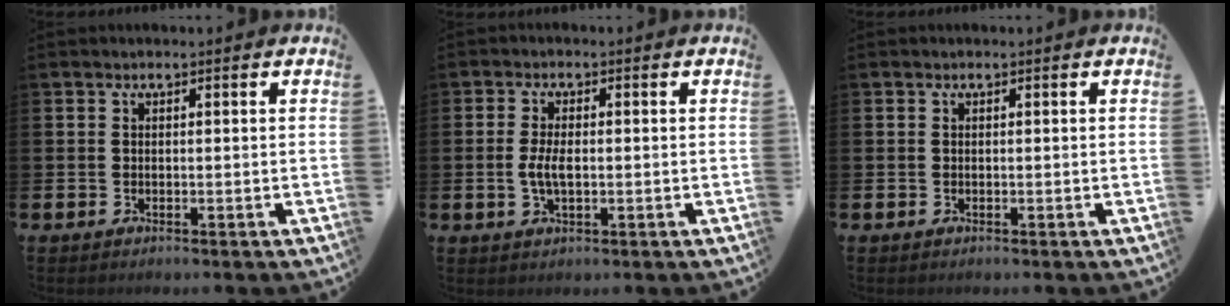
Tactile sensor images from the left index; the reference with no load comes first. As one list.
[{"total": 3.3, "force": [-0.3, 1.5, 3.0], "torque": [-0.061, 0.000, -0.009]}, {"total": 0.0}]